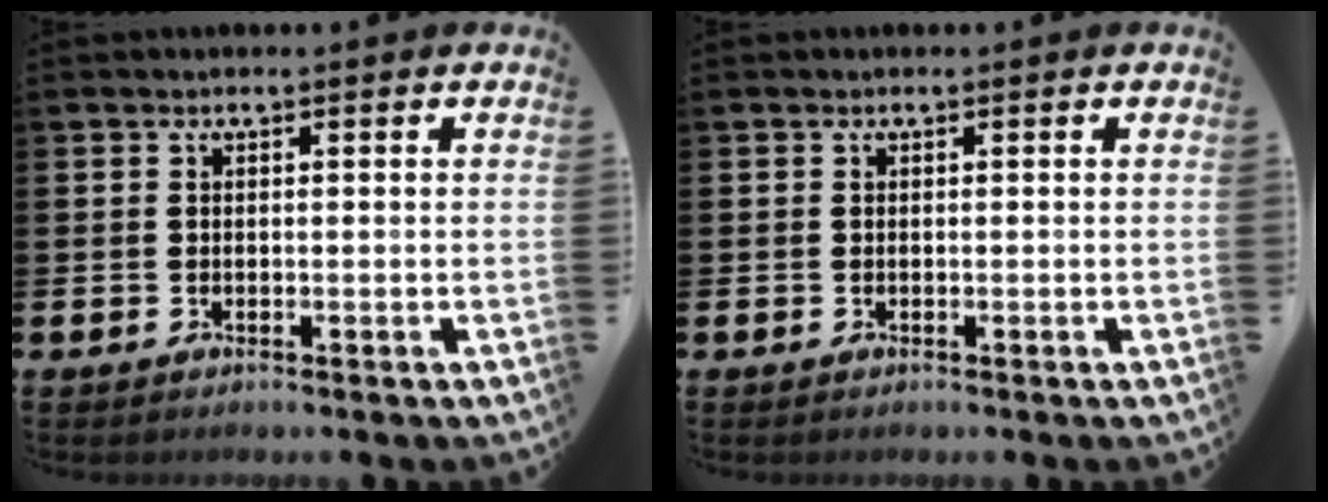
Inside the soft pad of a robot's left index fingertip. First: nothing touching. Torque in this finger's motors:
{"motor_torque": [-0.04, -0.02, 0.01, 0.01]}